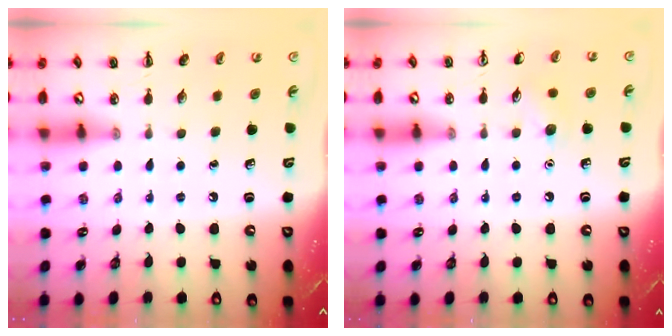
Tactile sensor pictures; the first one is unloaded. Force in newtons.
{"total": 4.8, "press": 4.5, "slide": 1.5}